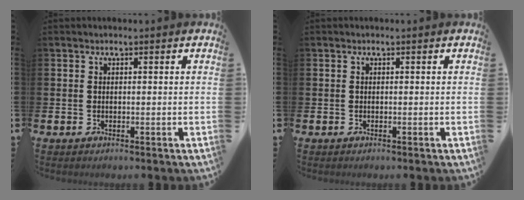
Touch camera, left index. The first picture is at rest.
{"total": 0.0}